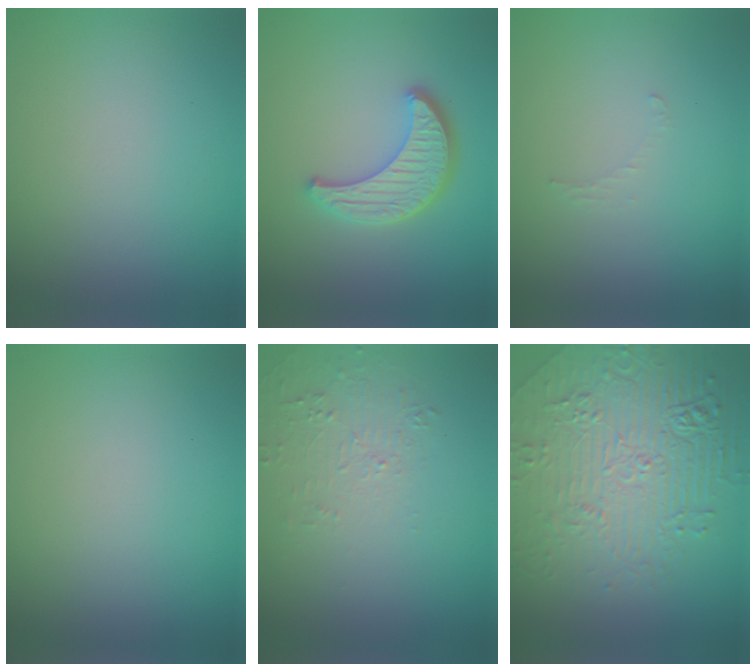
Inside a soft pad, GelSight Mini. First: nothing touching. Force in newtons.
{"total": 4.5, "press": 3.7, "slide": 2.6}
{"total": 0.7, "press": 0.7, "slide": 0.1}
{"total": 0.0}
{"total": 1.7, "press": 0.5, "slide": 1.7}
{"total": 7.9, "press": 6.1, "slide": 5.1}